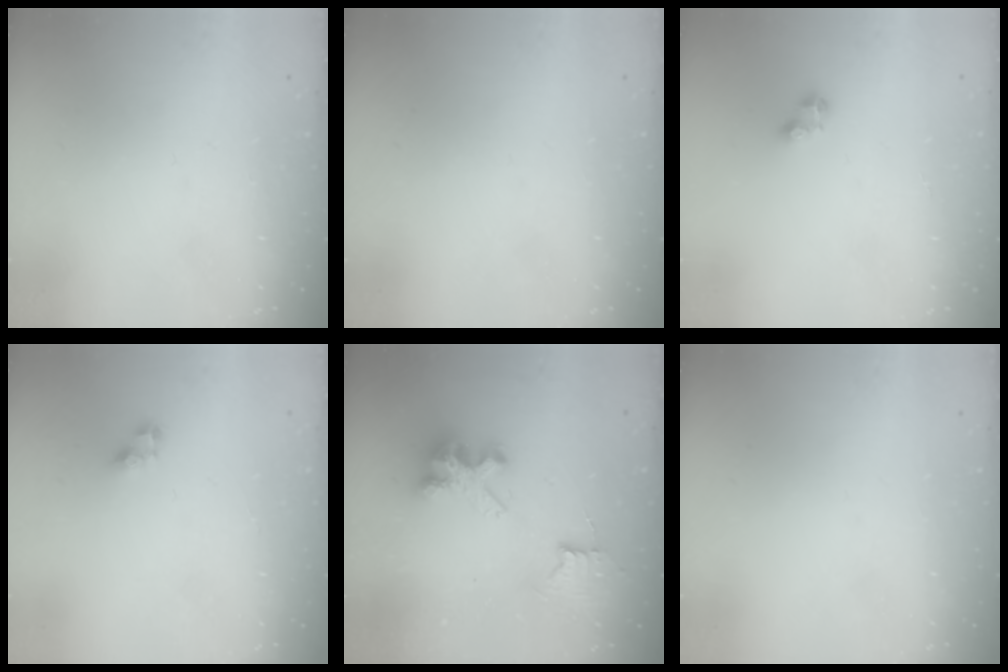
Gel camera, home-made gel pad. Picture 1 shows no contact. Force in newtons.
{"total": 0.0}
{"total": 2.8, "press": 2.8, "slide": 0.4}
{"total": 4.8, "press": 4.7, "slide": 0.3}
{"total": 8.7, "press": 8.7, "slide": 0.6}
{"total": 0.0}